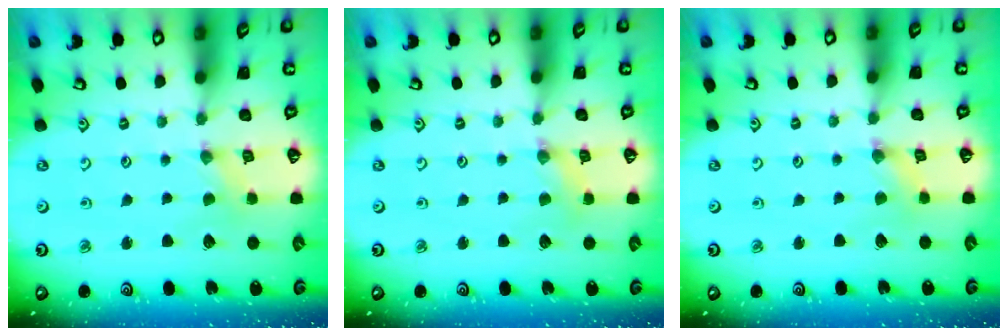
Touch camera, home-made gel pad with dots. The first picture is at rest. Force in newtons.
{"total": 2.5, "press": 2.5, "slide": 0.3}
{"total": 0.8, "press": 0.7, "slide": 0.3}